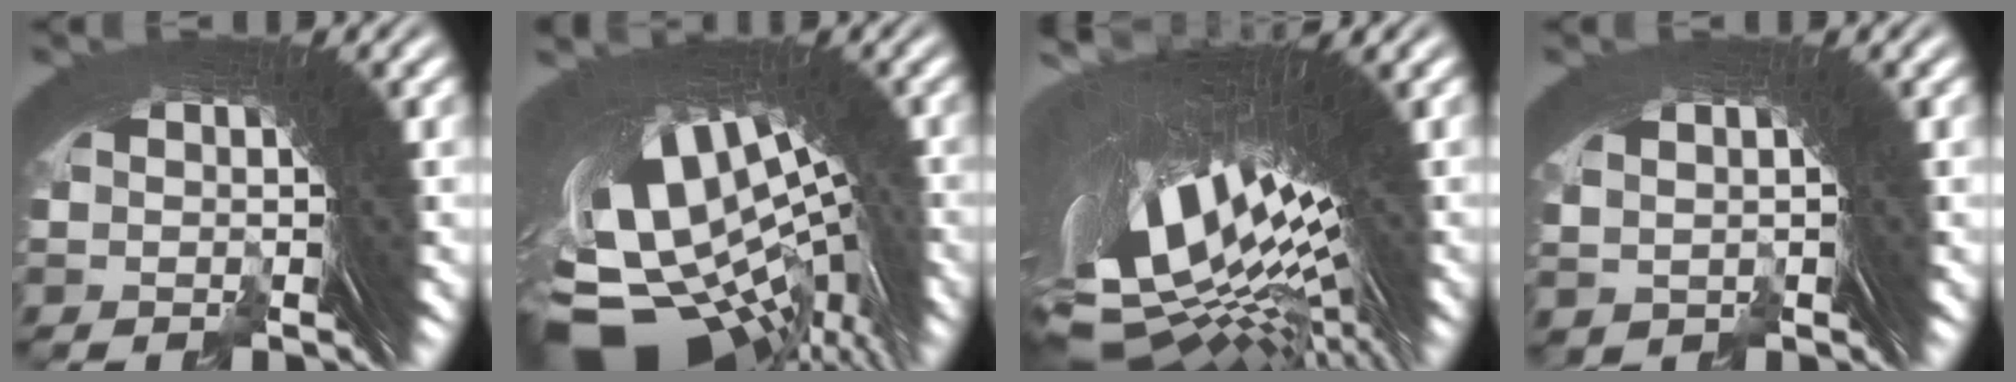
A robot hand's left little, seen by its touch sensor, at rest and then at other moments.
{"total": 11.7, "force": [0.2, 6.7, 9.6], "torque": [-0.167, 0.024, -0.003]}
{"total": 16.5, "force": [1.9, 6.3, 15.1], "torque": [-0.269, 0.003, 0.041]}
{"total": 1.1, "force": [0.6, -0.9, 0.2], "torque": [0.012, 0.000, 0.013]}